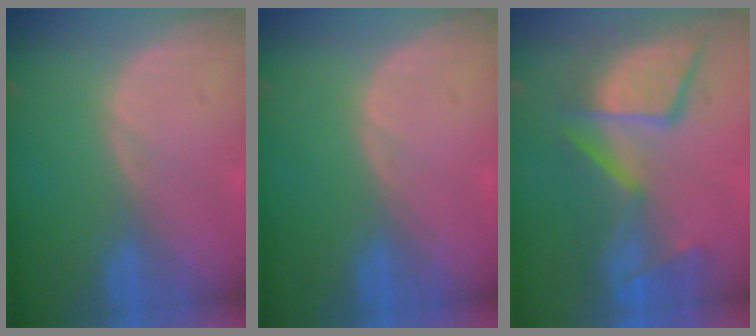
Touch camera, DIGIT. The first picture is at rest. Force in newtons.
{"total": 0.0}
{"total": 12.2, "press": 11.1, "slide": 5.1}